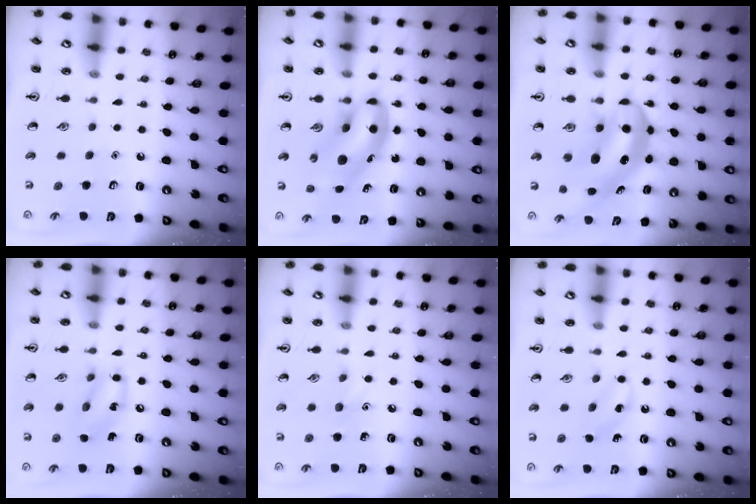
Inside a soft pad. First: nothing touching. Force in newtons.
{"total": 8.9, "press": 8.5, "slide": 2.6}
{"total": 7.3, "press": 7.0, "slide": 2.1}
{"total": 10.5, "press": 10.4, "slide": 1.5}
{"total": 3.8, "press": 3.6, "slide": 1.3}
{"total": 6.1, "press": 5.9, "slide": 1.6}